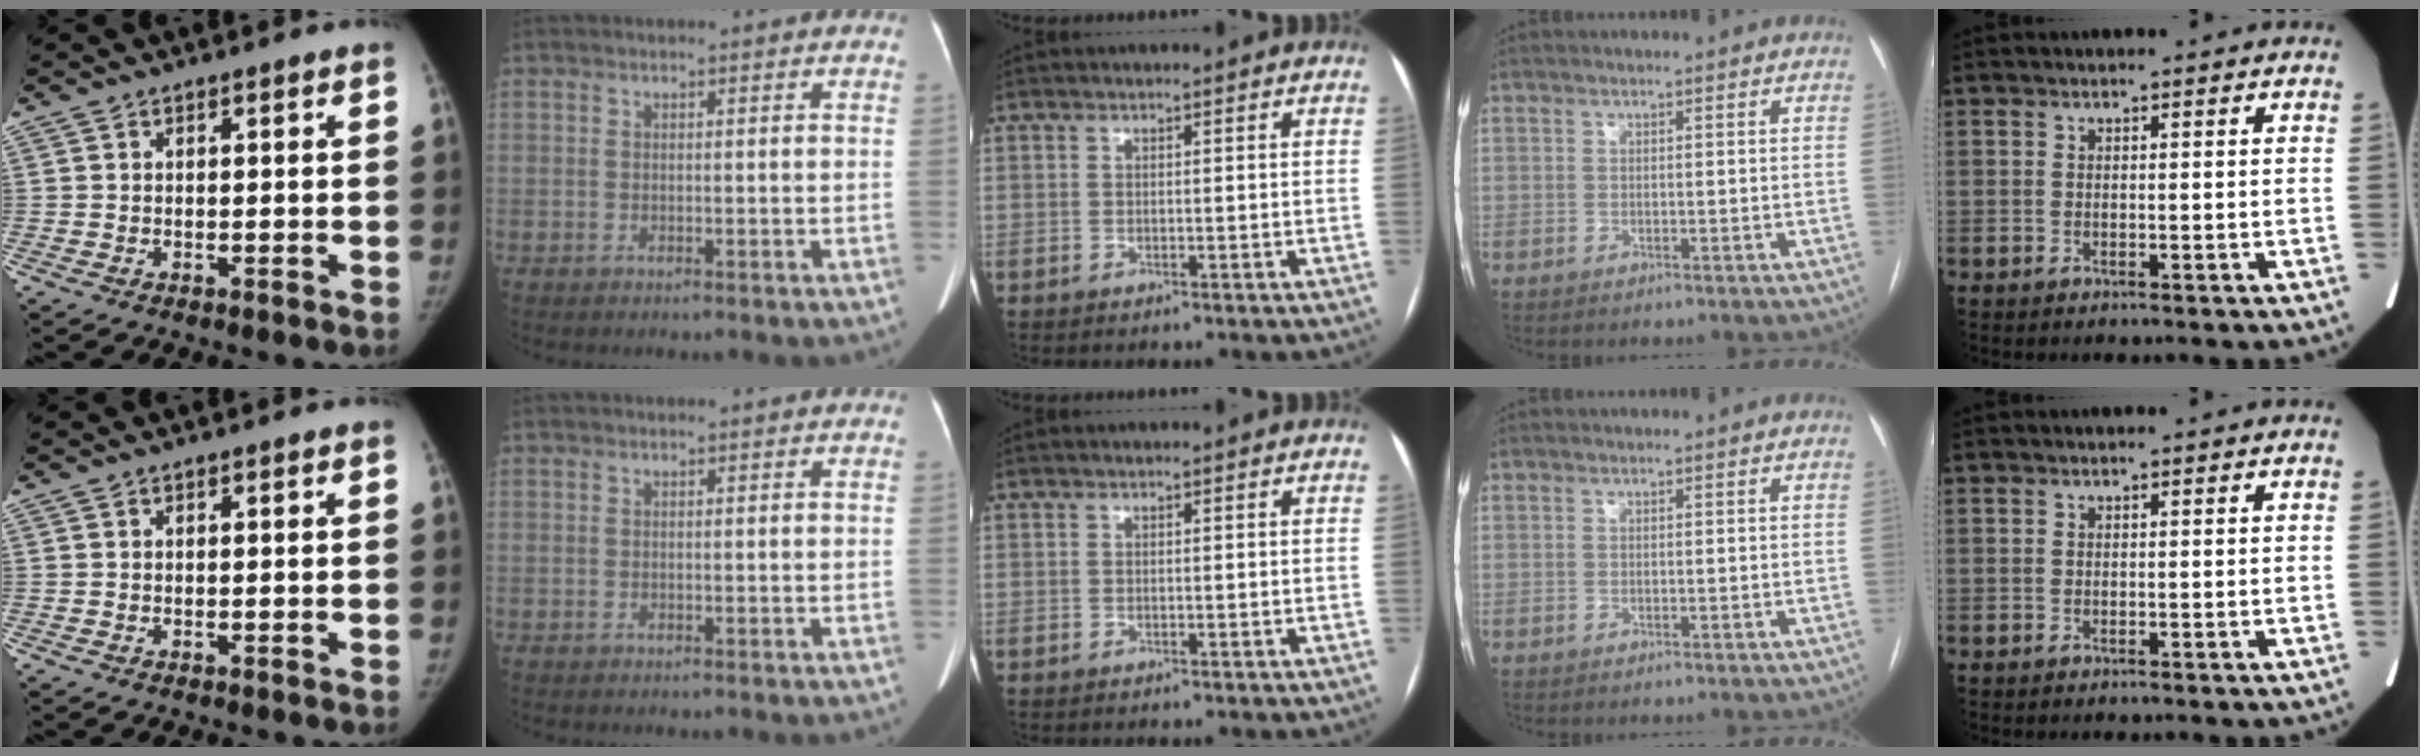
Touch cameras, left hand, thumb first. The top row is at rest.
{}